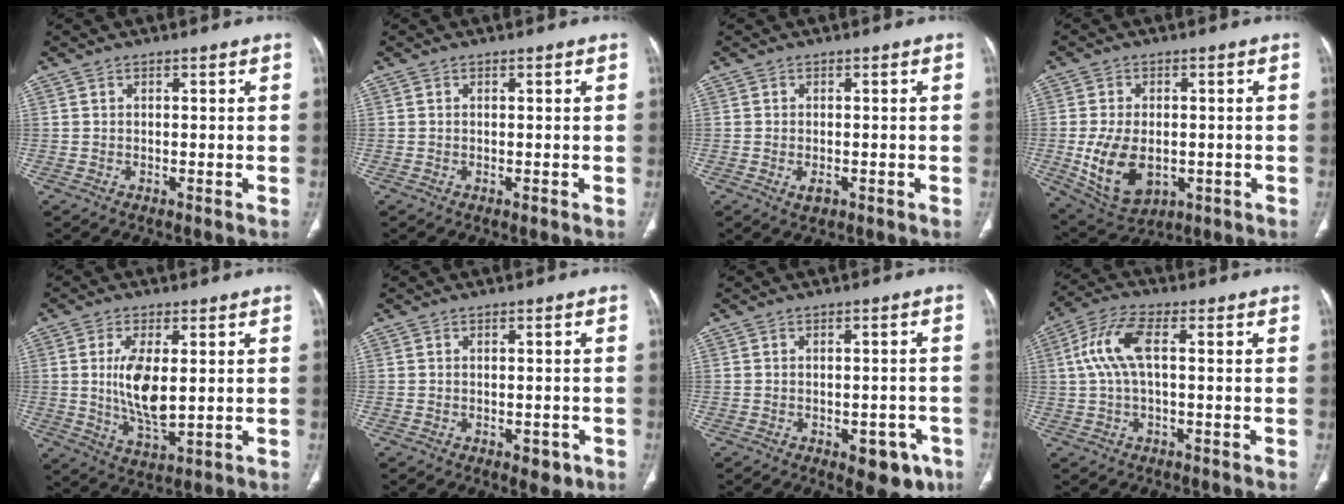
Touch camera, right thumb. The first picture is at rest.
{"total": 0.6, "force": [0.0, 0.4, 0.4], "torque": [-0.011, -0.003, 0.004]}
{"total": 2.0, "force": [-0.7, 1.2, 1.4], "torque": [-0.023, -0.001, -0.008]}
{"total": 11.8, "force": [-2.0, 7.5, 8.8], "torque": [-0.152, -0.004, -0.015]}
{"total": 9.6, "force": [1.0, 4.0, 8.7], "torque": [-0.166, -0.021, 0.027]}
{"total": 3.1, "force": [-1.4, 1.8, 2.1], "torque": [-0.015, 0.004, -0.011]}
{"total": 7.4, "force": [-3.8, 4.0, 5.0], "torque": [-0.036, 0.017, -0.040]}
{"total": 8.3, "force": [1.0, 3.3, 7.6], "torque": [-0.183, 0.026, 0.016]}